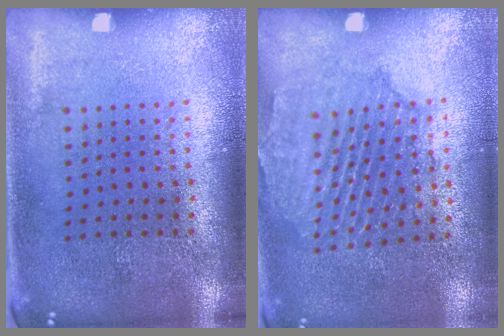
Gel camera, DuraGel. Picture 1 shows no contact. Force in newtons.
{"total": 1.6, "press": 1.6, "slide": 0.2}